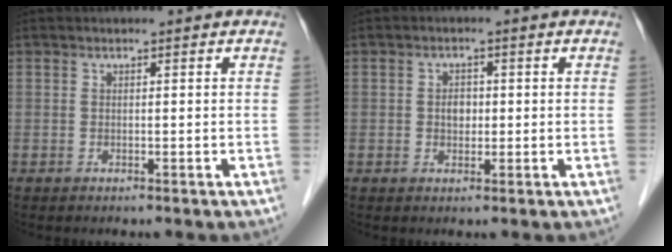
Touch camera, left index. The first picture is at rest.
{"total": 2.0, "force": [0.0, 1.5, 1.3], "torque": [-0.022, 0.004, 0.002]}